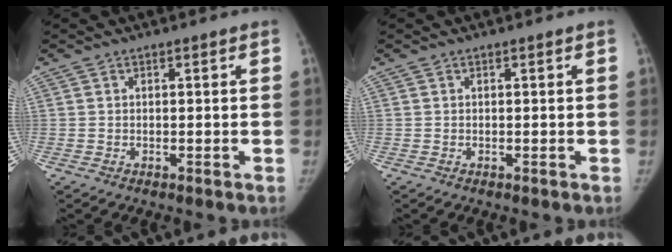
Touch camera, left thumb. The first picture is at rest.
{"total": 0.0}